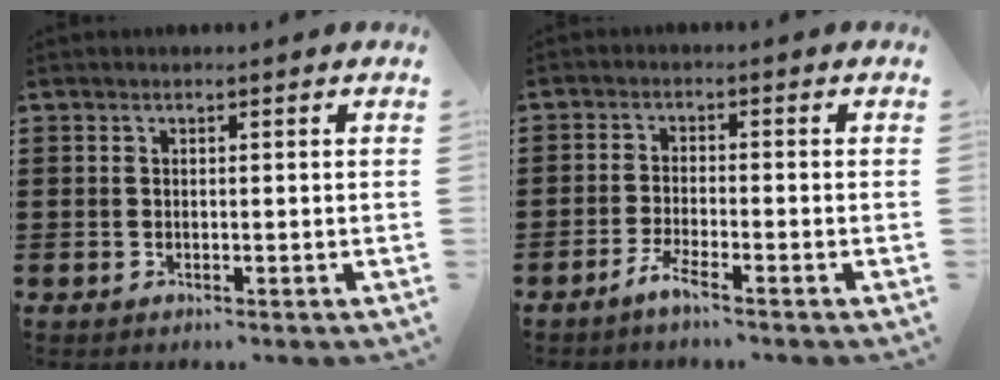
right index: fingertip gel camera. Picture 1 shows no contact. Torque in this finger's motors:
{"motor_torque": [0.35, 0.60, 0.05, 0.02]}